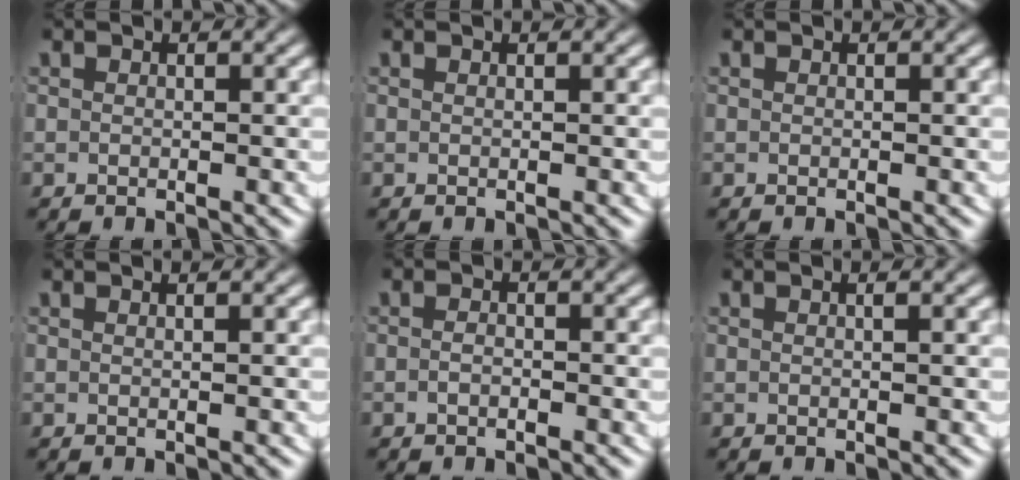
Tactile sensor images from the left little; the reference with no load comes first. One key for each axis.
{"total": 0.0}
{"total": 0.0}
{"total": 0.6, "fx": 0.2, "fy": -0.4, "fz": 0.4, "tx": -0.005, "ty": 0.000, "tz": 0.003}
{"total": 1.0, "fx": -0.8, "fy": 0.5, "fz": 0.5, "tx": -0.018, "ty": -0.006, "tz": -0.014}
{"total": 0.6, "fx": 0.1, "fy": -0.2, "fz": 0.6, "tx": -0.007, "ty": 0.005, "tz": 0.001}